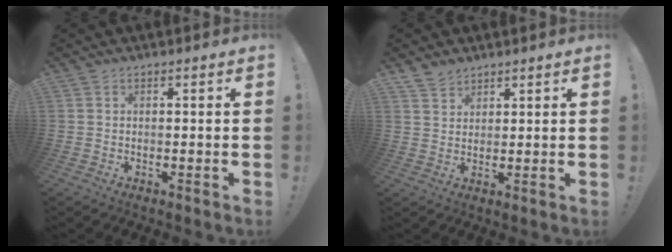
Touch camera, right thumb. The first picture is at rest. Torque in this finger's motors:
{"motor_torque": [-0.49, 0.60, 0.11, -0.03, 0.00]}